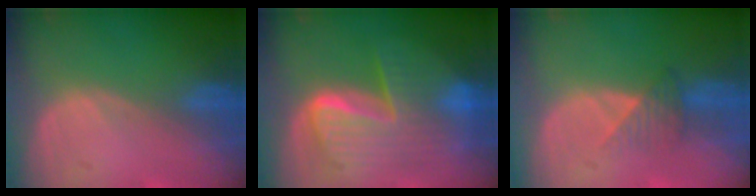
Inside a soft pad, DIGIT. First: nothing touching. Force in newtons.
{"total": 9.9, "press": 9.9, "slide": 0.9}
{"total": 3.3, "press": 3.0, "slide": 1.5}